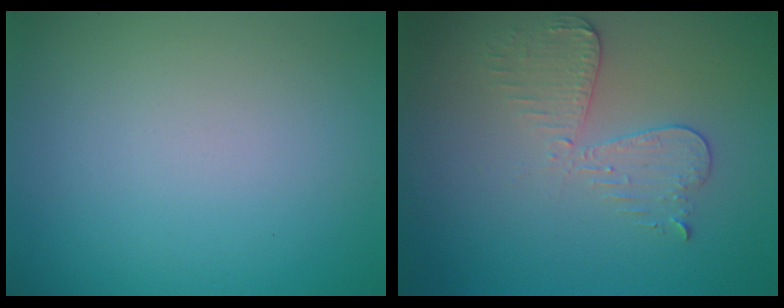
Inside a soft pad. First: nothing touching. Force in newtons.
{"total": 2.9, "press": 2.7, "slide": 1.2}